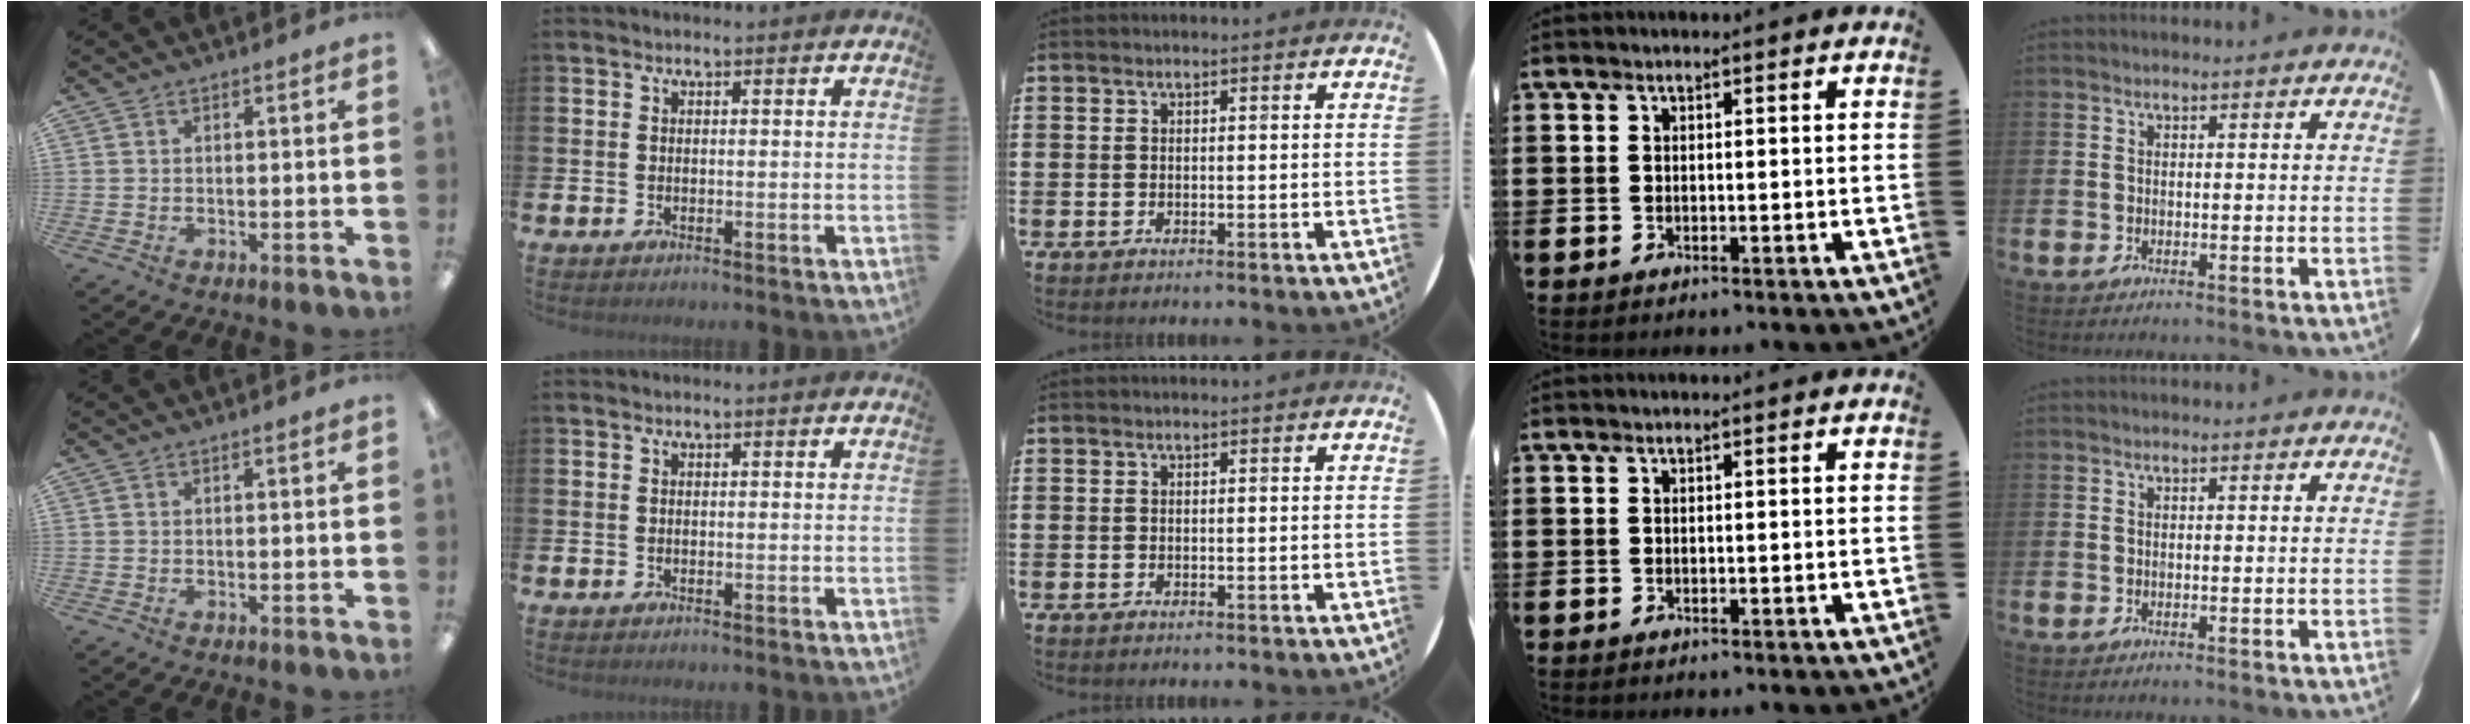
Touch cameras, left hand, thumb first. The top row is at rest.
{}